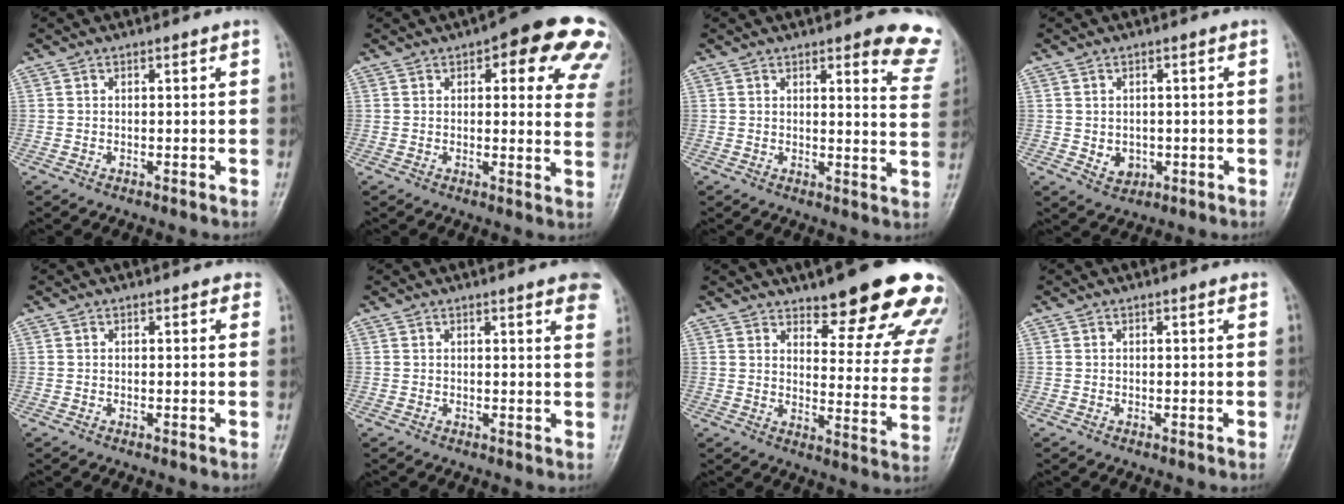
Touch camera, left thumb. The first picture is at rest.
{"total": 17.8, "force": [9.1, 6.6, 13.8], "torque": [-0.125, -0.019, 0.094]}
{"total": 11.5, "force": [8.1, 3.3, 7.4], "torque": [-0.046, -0.041, 0.072]}
{"total": 3.2, "force": [-0.4, 2.7, 1.7], "torque": [-0.014, -0.001, 0.004]}
{"total": 1.1, "force": [0.7, 0.6, 0.6], "torque": [0.003, -0.002, 0.003]}
{"total": 7.0, "force": [5.0, 1.2, 4.8], "torque": [-0.042, -0.010, 0.045]}
{"total": 20.7, "force": [15.4, 5.9, 12.5], "torque": [-0.111, -0.087, 0.189]}
{"total": 0.8, "force": [0.6, 0.1, 0.6], "torque": [-0.005, 0.001, 0.007]}